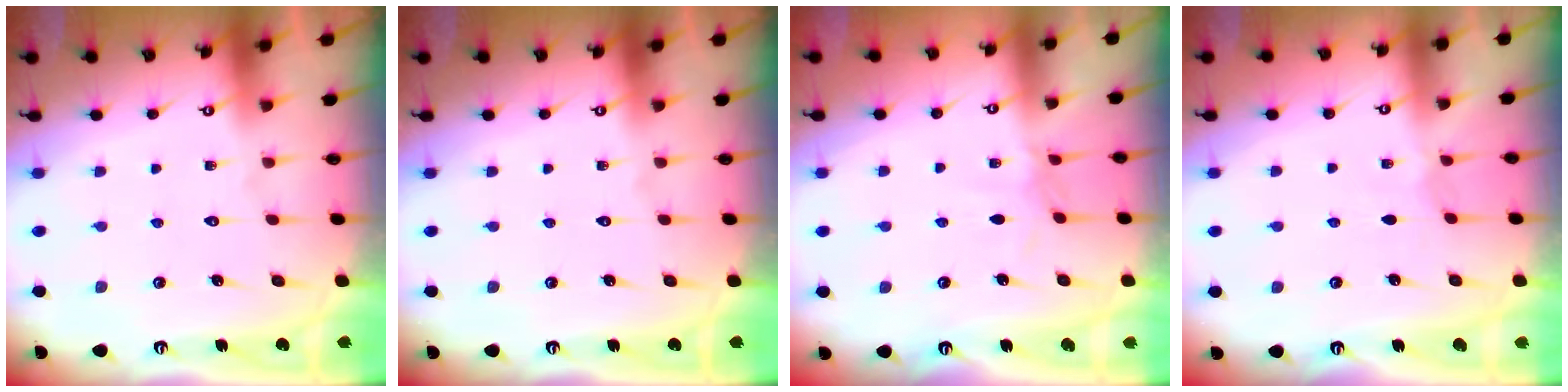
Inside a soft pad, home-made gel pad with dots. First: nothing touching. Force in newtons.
{"total": 0.0}
{"total": 2.7, "press": 2.6, "slide": 0.5}
{"total": 2.3, "press": 2.3, "slide": 0.4}